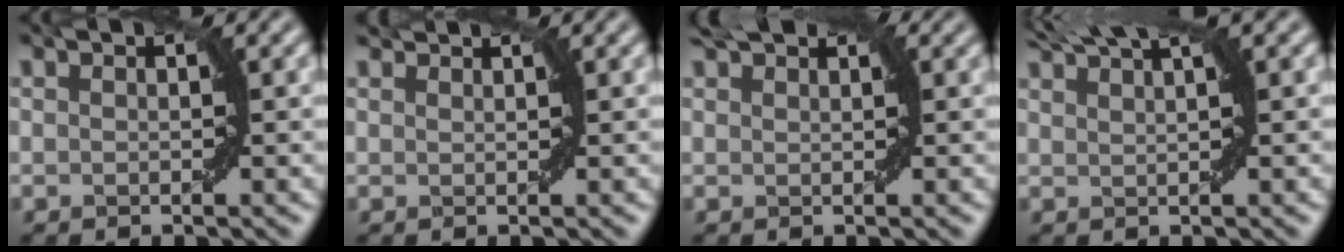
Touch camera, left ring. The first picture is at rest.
{"total": 1.8, "force": [1.8, 0.1, 0.4], "torque": [-0.009, -0.001, 0.022]}
{"total": 2.3, "force": [1.8, 0.7, 1.1], "torque": [-0.008, 0.006, 0.033]}
{"total": 4.6, "force": [3.7, 0.6, 2.7], "torque": [-0.040, 0.017, 0.053]}